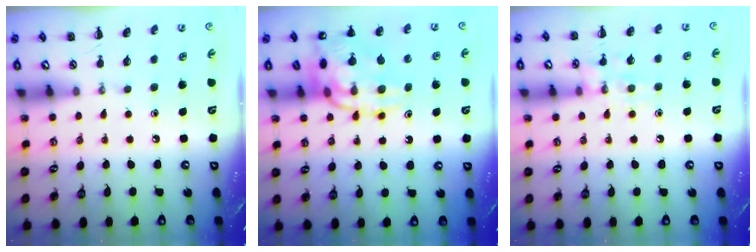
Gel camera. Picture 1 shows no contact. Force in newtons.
{"total": 17.4, "press": 17.2, "slide": 2.9}
{"total": 9.5, "press": 9.5, "slide": 0.6}